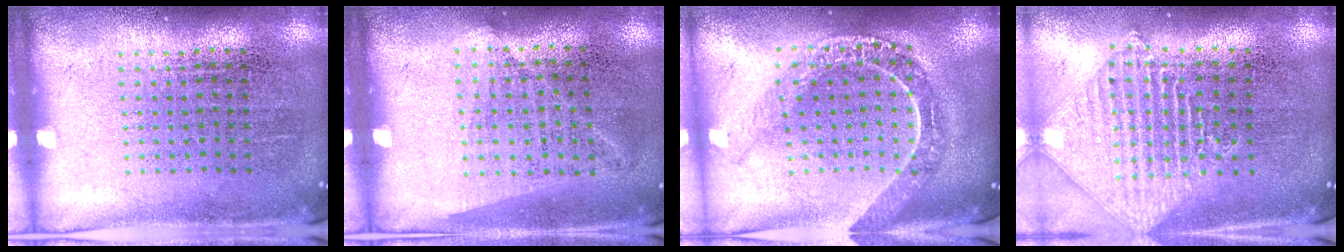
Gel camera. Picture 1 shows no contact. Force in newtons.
{"total": 1.1, "press": 1.0, "slide": 0.5}
{"total": 2.1, "press": 1.8, "slide": 1.0}
{"total": 1.9, "press": 1.6, "slide": 1.0}